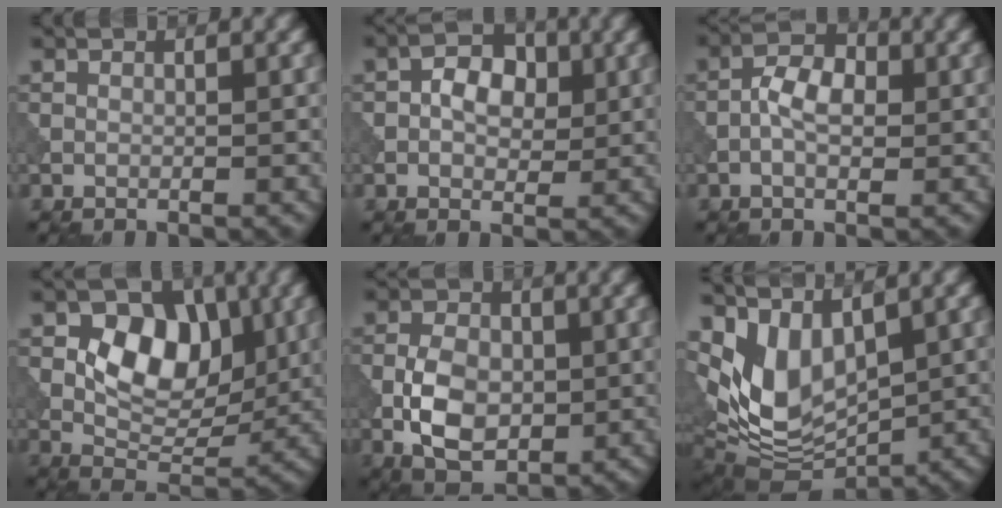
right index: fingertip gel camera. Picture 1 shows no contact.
{"total": 3.5, "force": [-0.1, 2.5, 2.6], "torque": [-0.040, 0.004, -0.010]}
{"total": 3.4, "force": [-0.7, 1.8, 2.7], "torque": [-0.052, 0.005, -0.020]}
{"total": 6.9, "force": [1.0, 4.7, 5.0], "torque": [-0.070, -0.004, 0.014]}
{"total": 6.4, "force": [-1.3, 4.1, 4.8], "torque": [-0.088, -0.001, -0.031]}
{"total": 7.3, "force": [1.4, 4.4, 5.7], "torque": [-0.116, -0.024, 0.035]}